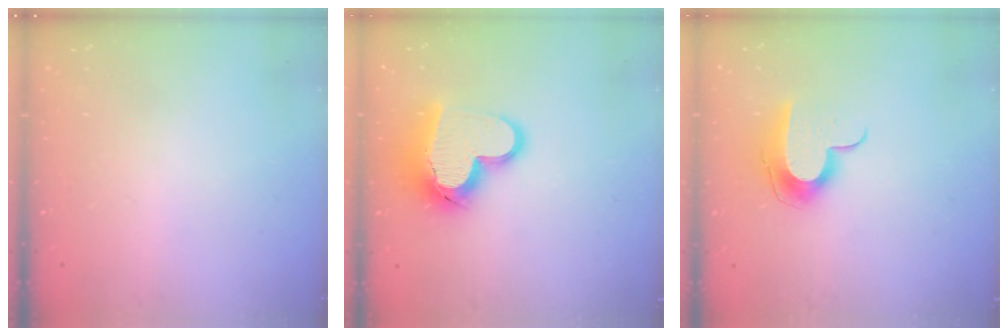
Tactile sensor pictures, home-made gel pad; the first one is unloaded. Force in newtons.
{"total": 16.9, "press": 16.7, "slide": 2.4}
{"total": 10.2, "press": 10.2, "slide": 0.2}